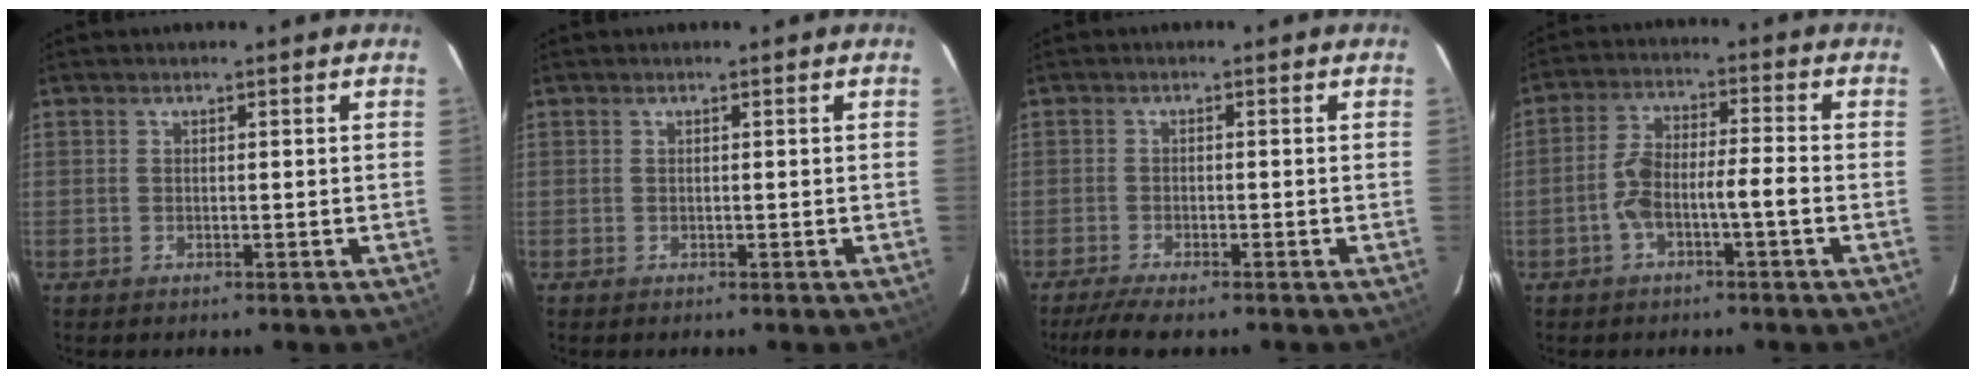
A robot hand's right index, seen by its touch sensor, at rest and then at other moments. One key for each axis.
{"total": 0.0}
{"total": 5.6, "fx": -4.5, "fy": 0.8, "fz": 3.3, "tx": -0.055, "ty": -0.012, "tz": -0.072}
{"total": 6.8, "fx": -2.4, "fy": 1.2, "fz": 6.3, "tx": -0.128, "ty": 0.028, "tz": -0.044}